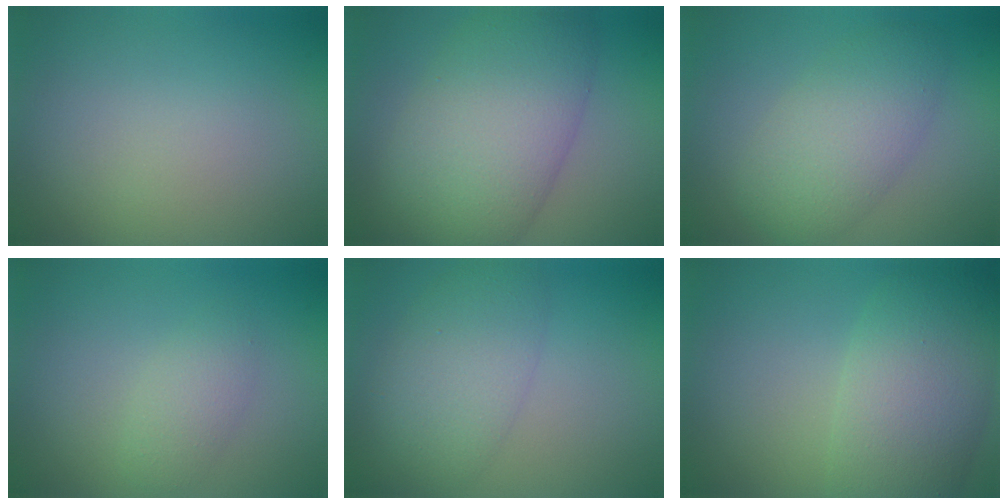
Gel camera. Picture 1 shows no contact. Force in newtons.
{"total": 10.4, "press": 10.4, "slide": 0.2}
{"total": 5.0, "press": 5.0, "slide": 0.2}
{"total": 1.9, "press": 1.9, "slide": 0.1}
{"total": 5.1, "press": 5.1, "slide": 0.1}
{"total": 8.4, "press": 8.4, "slide": 0.3}